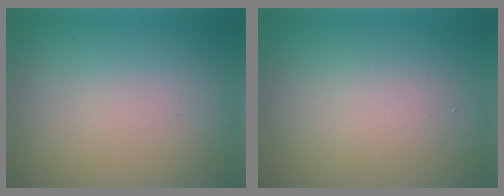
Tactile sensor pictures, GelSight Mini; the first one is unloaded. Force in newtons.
{"total": 2.2, "press": 2.2, "slide": 0.0}